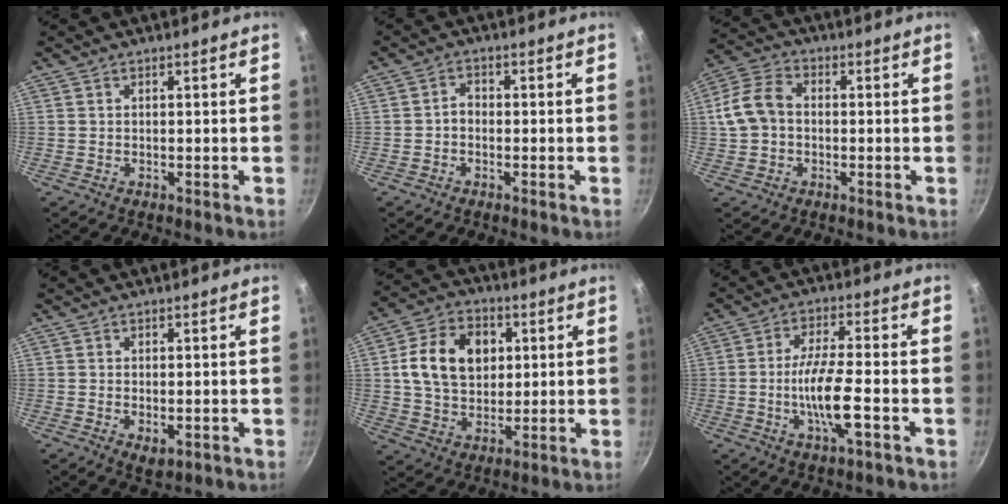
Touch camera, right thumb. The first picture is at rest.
{"total": 2.1, "force": [-0.7, 1.5, 1.3], "torque": [-0.017, 0.016, -0.018]}
{"total": 8.8, "force": [-0.3, 6.5, 5.9], "torque": [-0.105, 0.027, -0.017]}
{"total": 3.0, "force": [-0.5, 1.7, 2.5], "torque": [-0.037, -0.011, -0.004]}
{"total": 14.5, "force": [2.8, 10.8, 9.3], "torque": [-0.139, 0.006, 0.042]}
{"total": 10.0, "force": [-2.8, 2.0, 9.4], "torque": [-0.175, 0.014, -0.056]}